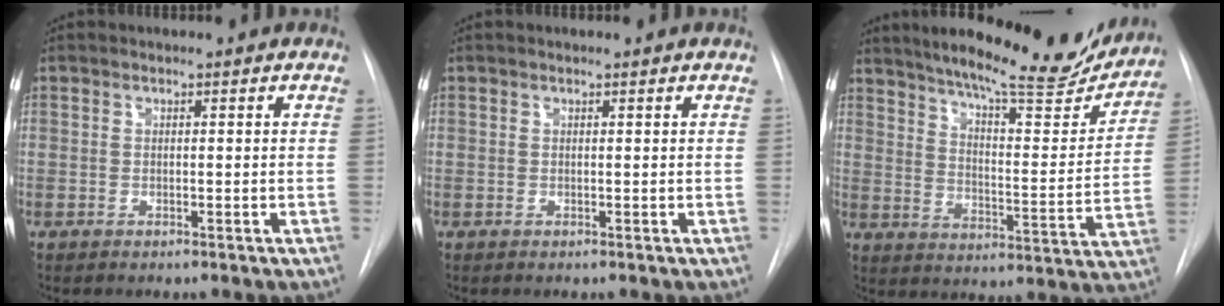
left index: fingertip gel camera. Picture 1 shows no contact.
{"total": 0.6, "force": [0.6, -0.1, 0.2], "torque": [-0.009, 0.003, 0.011]}
{"total": 21.1, "force": [18.8, 2.9, 9.1], "torque": [-0.137, -0.038, 0.251]}